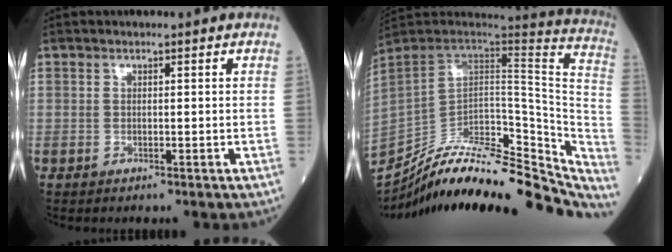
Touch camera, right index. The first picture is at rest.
{"total": 33.7, "force": [-28.8, 10.6, 14.0], "torque": [-0.194, -0.015, -0.393]}